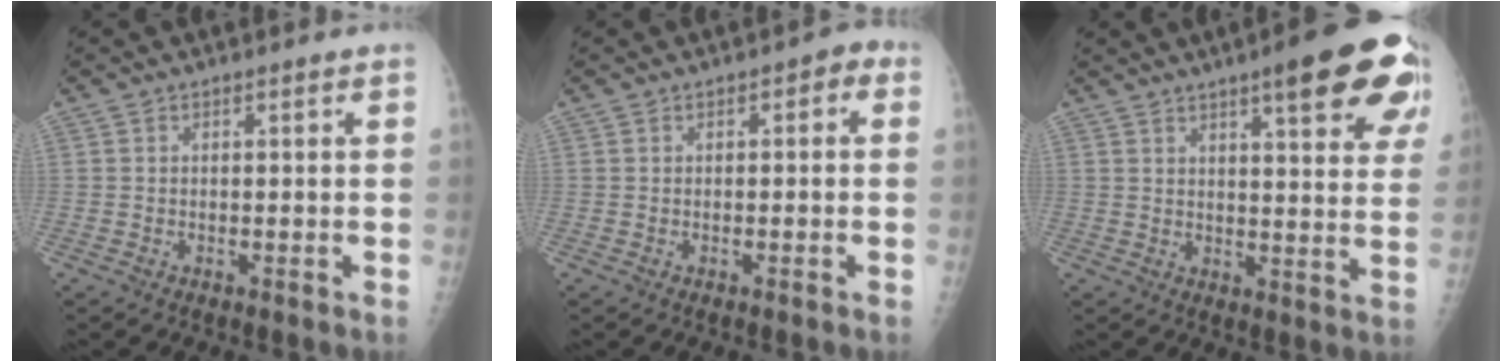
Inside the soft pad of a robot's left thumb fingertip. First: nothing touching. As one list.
[{"total": 2.3, "force": [0.2, 1.4, 1.8], "torque": [-0.012, 0.013, -0.007]}, {"total": 18.0, "force": [10.0, 3.9, 14.4], "torque": [-0.164, -0.031, 0.121]}]